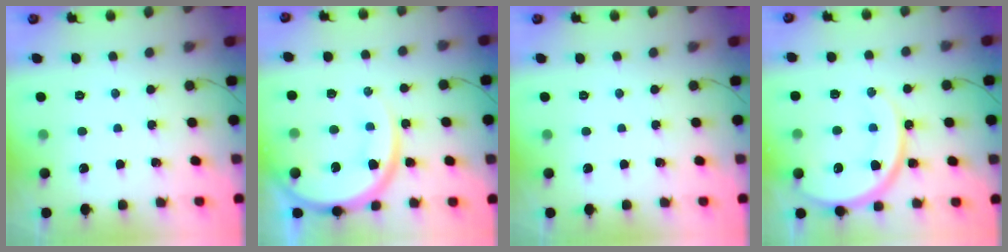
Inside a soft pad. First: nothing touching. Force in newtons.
{"total": 15.4, "press": 15.3, "slide": 1.6}
{"total": 0.0}
{"total": 15.4, "press": 15.3, "slide": 1.6}